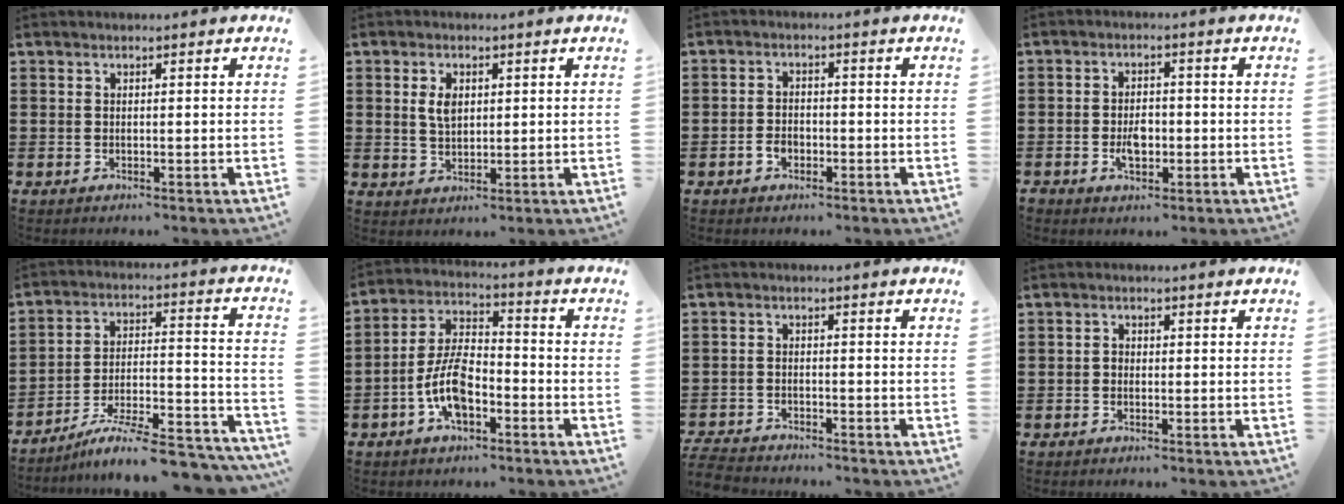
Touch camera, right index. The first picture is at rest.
{"total": 3.6, "force": [0.9, 2.1, 2.7], "torque": [-0.059, 0.009, 0.015]}
{"total": 2.3, "force": [-1.2, 1.6, 1.1], "torque": [-0.024, 0.002, -0.024]}
{"total": 3.5, "force": [-1.1, 2.2, 2.5], "torque": [-0.048, 0.004, -0.018]}
{"total": 9.2, "force": [-7.7, 0.8, 5.0], "torque": [-0.073, 0.007, -0.150]}
{"total": 8.3, "force": [-3.4, 4.0, 6.4], "torque": [-0.154, 0.002, -0.070]}
{"total": 3.2, "force": [-3.2, 0.3, 0.2], "torque": [-0.014, -0.002, -0.070]}
{"total": 0.9, "force": [-0.5, 0.7, 0.4], "torque": [-0.010, 0.000, -0.010]}